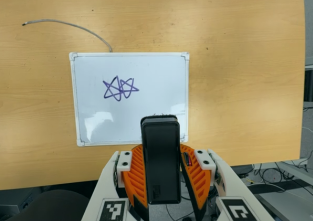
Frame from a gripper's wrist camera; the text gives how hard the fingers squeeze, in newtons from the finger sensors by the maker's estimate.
{"total": 6.2, "left": 5.4, "right": 7.0}